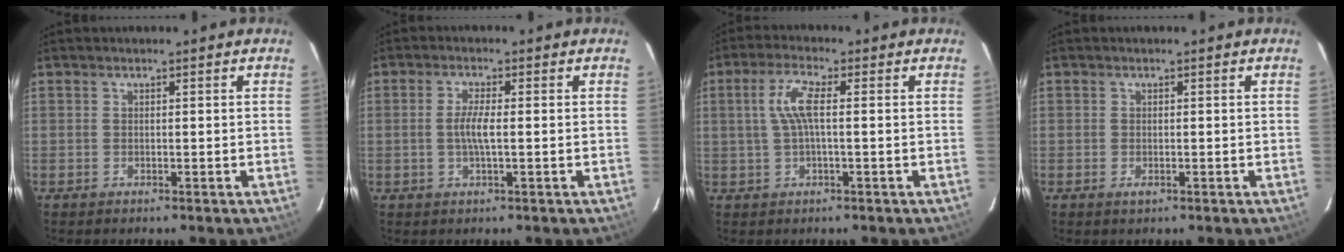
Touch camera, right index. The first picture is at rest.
{"total": 3.6, "force": [-0.4, 0.3, 3.6], "torque": [-0.071, 0.000, -0.007]}
{"total": 5.6, "force": [0.5, 1.0, 5.5], "torque": [-0.110, 0.007, 0.013]}
{"total": 1.1, "force": [-0.4, 0.6, 0.7], "torque": [-0.014, -0.003, -0.007]}